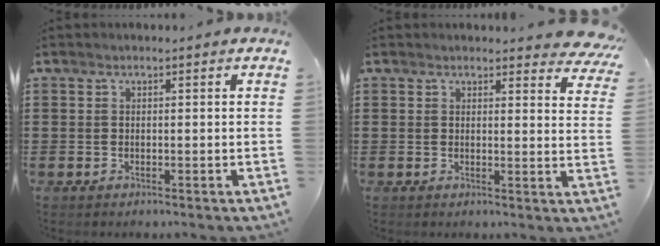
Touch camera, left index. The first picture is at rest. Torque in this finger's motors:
{"motor_torque": [2.14, 0.00, 0.20, 0.03]}